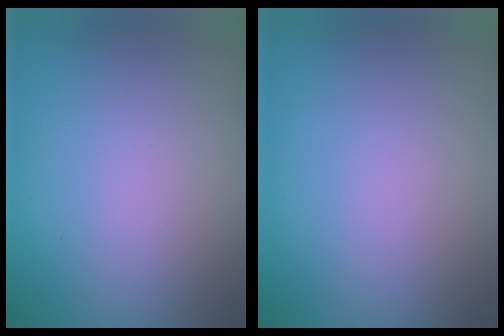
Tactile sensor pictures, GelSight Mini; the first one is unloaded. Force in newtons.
{"total": 0.0}